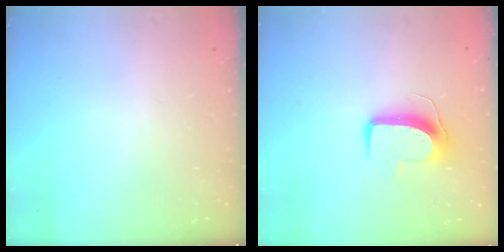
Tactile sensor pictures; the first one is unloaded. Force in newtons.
{"total": 9.6, "press": 9.6, "slide": 0.2}